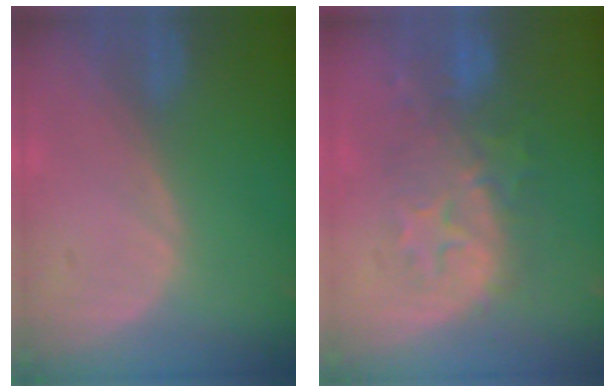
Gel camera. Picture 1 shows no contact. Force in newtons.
{"total": 9.1, "press": 8.6, "slide": 3.0}